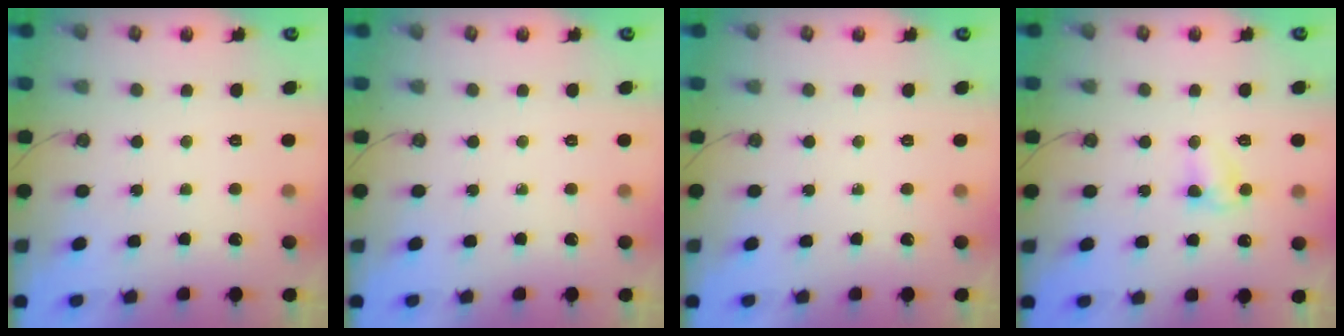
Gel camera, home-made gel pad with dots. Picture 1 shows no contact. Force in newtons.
{"total": 0.0}
{"total": 0.0}
{"total": 6.1, "press": 6.1, "slide": 0.6}